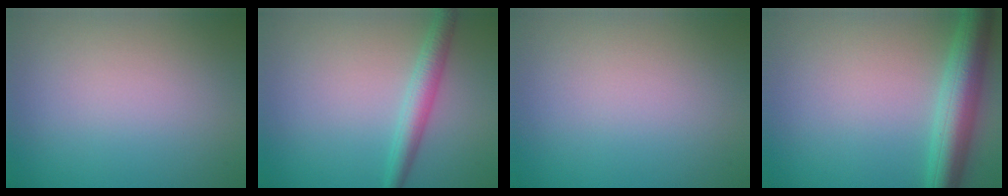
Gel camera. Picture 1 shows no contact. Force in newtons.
{"total": 2.9, "press": 2.9, "slide": 0.0}
{"total": 0.0}
{"total": 5.9, "press": 5.9, "slide": 0.2}